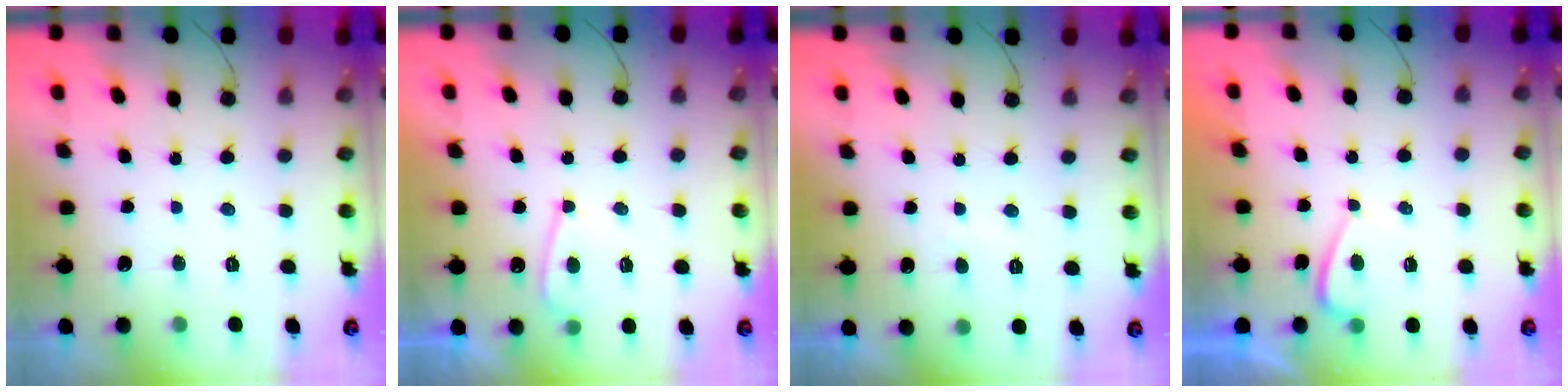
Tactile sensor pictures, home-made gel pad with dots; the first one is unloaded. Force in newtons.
{"total": 4.5, "press": 4.4, "slide": 0.6}
{"total": 0.0}
{"total": 2.1, "press": 2.0, "slide": 0.7}